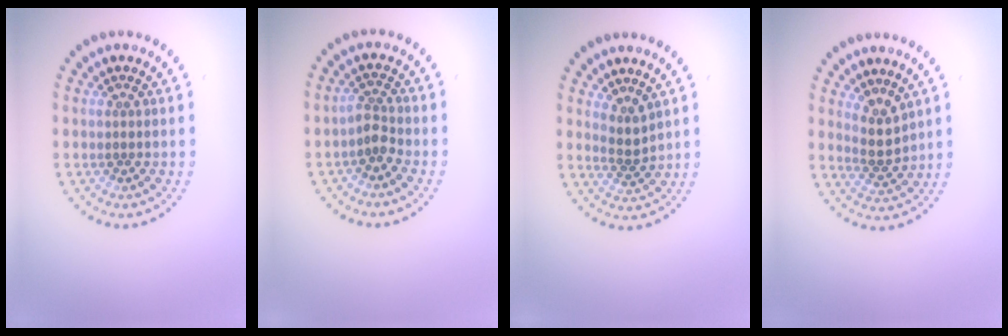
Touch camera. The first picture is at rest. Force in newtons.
{"total": 1.8, "press": 1.4, "slide": 1.1}
{"total": 1.8, "press": 1.2, "slide": 1.4}
{"total": 2.3, "press": 1.8, "slide": 1.3}